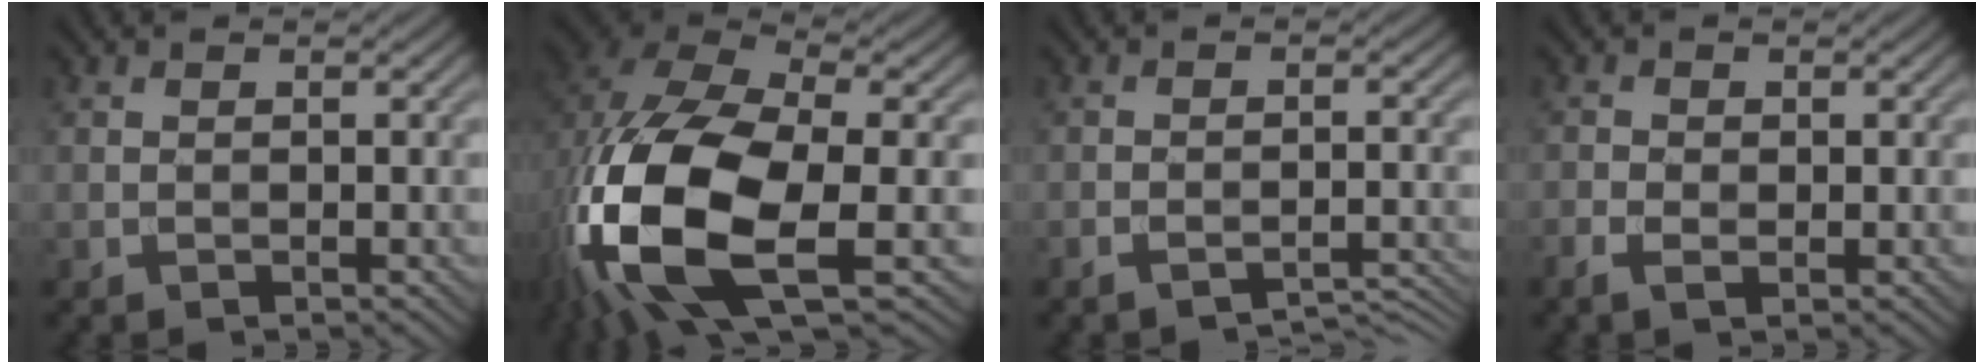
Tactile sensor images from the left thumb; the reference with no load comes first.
{"total": 18.8, "force": [-4.8, 10.5, 14.8], "torque": [-0.353, -0.048, -0.071]}
{"total": 3.5, "force": [-3.1, 0.8, 1.5], "torque": [-0.024, 0.000, -0.045]}
{"total": 2.0, "force": [-0.7, 1.3, 1.4], "torque": [-0.032, -0.004, -0.016]}